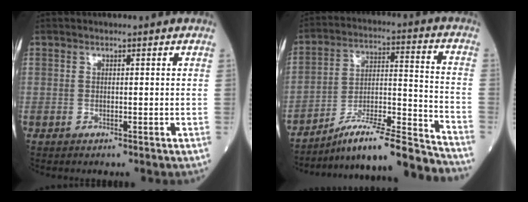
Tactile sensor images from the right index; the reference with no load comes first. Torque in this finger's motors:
{"motor_torque": [-0.19, -0.69, 0.18, 0.03]}